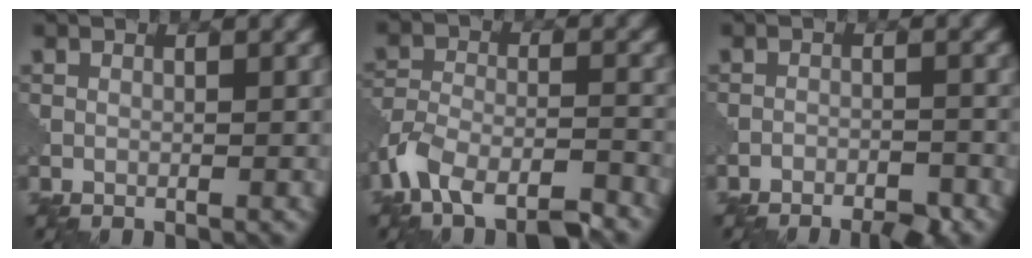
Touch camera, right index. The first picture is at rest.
{"total": 7.6, "force": [-5.9, 2.6, 4.2], "torque": [-0.082, -0.011, -0.119]}
{"total": 3.6, "force": [-3.2, 0.8, 1.4], "torque": [-0.020, 0.002, -0.052]}